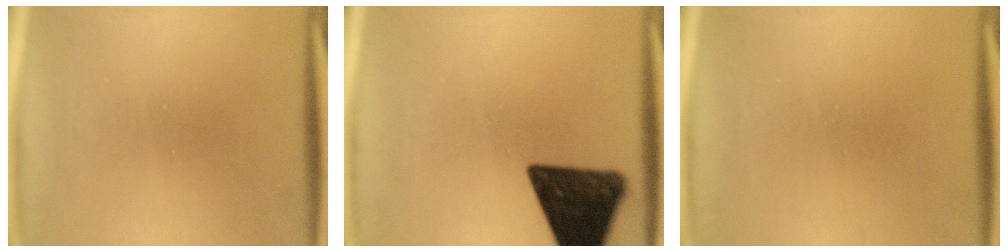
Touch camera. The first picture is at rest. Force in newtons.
{"total": 14.3}
{"total": 1.1}